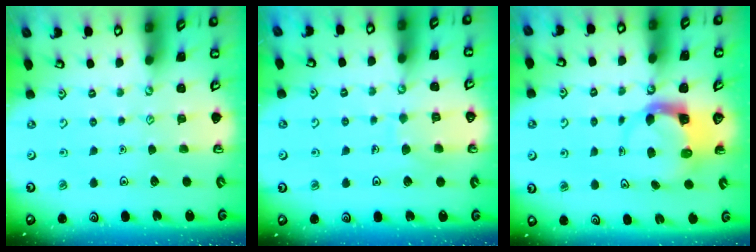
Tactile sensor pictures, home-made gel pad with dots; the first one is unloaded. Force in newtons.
{"total": 6.4, "press": 6.4, "slide": 0.6}
{"total": 3.7, "press": 3.7, "slide": 0.5}